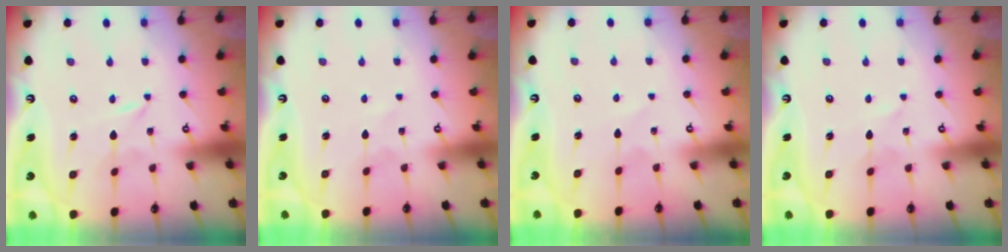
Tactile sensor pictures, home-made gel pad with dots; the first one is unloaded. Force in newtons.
{"total": 0.0}
{"total": 3.3, "press": 3.3, "slide": 0.4}
{"total": 1.2, "press": 1.1, "slide": 0.2}